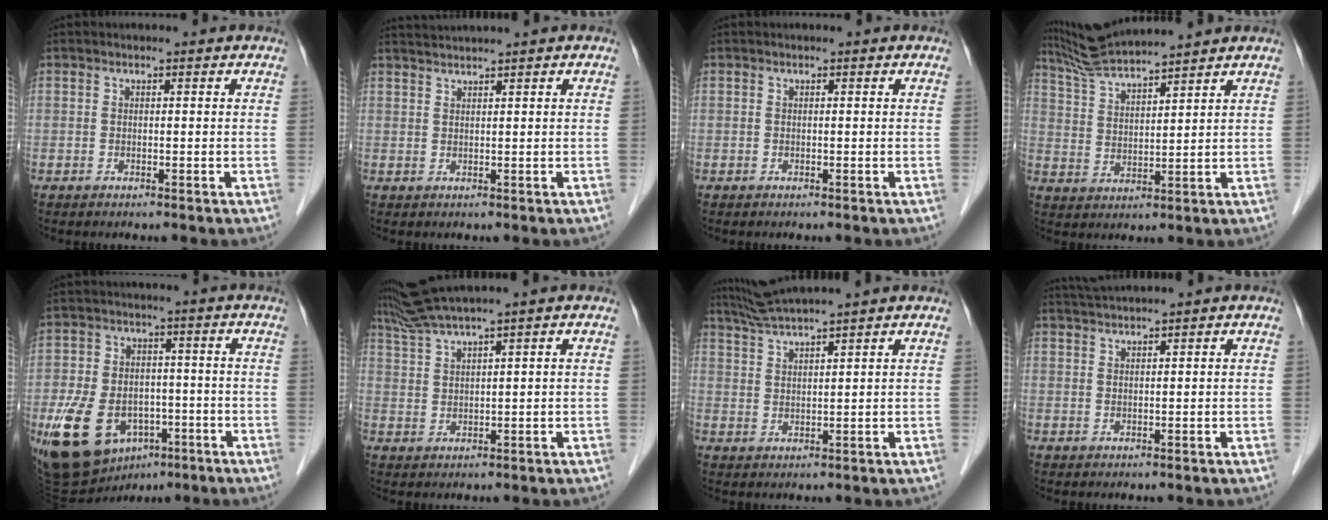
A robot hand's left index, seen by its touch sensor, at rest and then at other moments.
{"total": 2.5, "force": [2.2, -1.0, 0.6], "torque": [-0.014, 0.009, 0.049]}
{"total": 0.0}
{"total": 10.3, "force": [9.5, -0.7, 3.8], "torque": [-0.077, 0.027, 0.174]}
{"total": 15.0, "force": [-6.5, 10.0, 9.1], "torque": [-0.198, 0.001, -0.094]}
{"total": 4.8, "force": [3.9, -1.6, 2.2], "torque": [-0.061, 0.010, 0.089]}
{"total": 6.5, "force": [5.7, -1.5, 2.6], "torque": [-0.053, 0.020, 0.109]}
{"total": 3.1, "force": [2.6, -1.1, 1.1], "torque": [-0.028, 0.012, 0.059]}